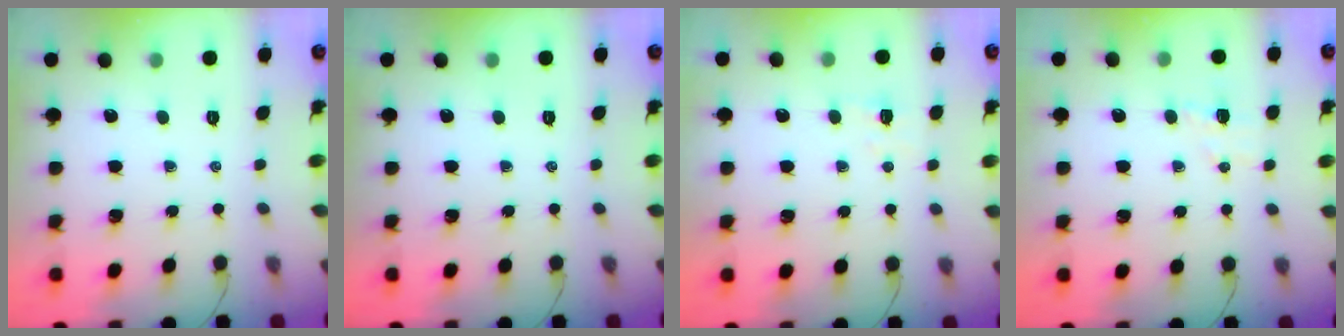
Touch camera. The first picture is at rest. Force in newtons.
{"total": 0.0}
{"total": 2.9, "press": 2.8, "slide": 0.8}
{"total": 4.8, "press": 4.6, "slide": 1.3}